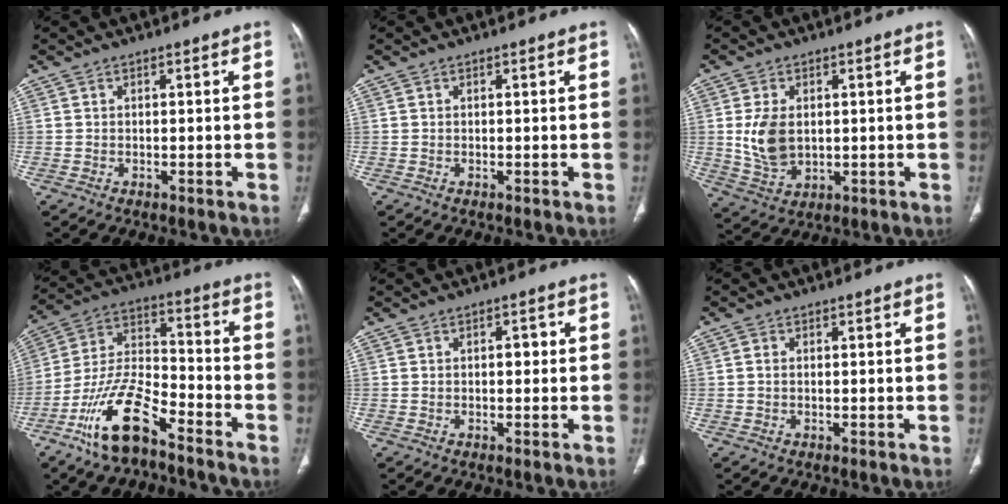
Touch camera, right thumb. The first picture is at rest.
{"total": 0.0}
{"total": 8.0, "force": [0.7, 5.3, 5.9], "torque": [-0.108, -0.007, 0.027]}
{"total": 14.7, "force": [-9.5, 5.4, 9.8], "torque": [-0.183, 0.065, -0.185]}
{"total": 1.7, "force": [0.1, 1.1, 1.3], "torque": [-0.009, 0.006, -0.004]}
{"total": 0.8, "force": [0.0, 0.6, 0.5], "torque": [-0.008, -0.001, 0.000]}